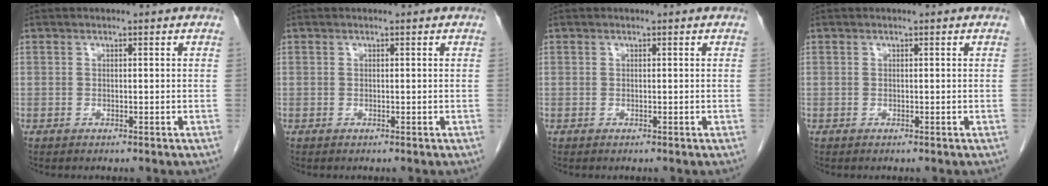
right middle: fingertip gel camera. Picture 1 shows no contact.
{"total": 0.0}
{"total": 0.0}
{"total": 0.0}